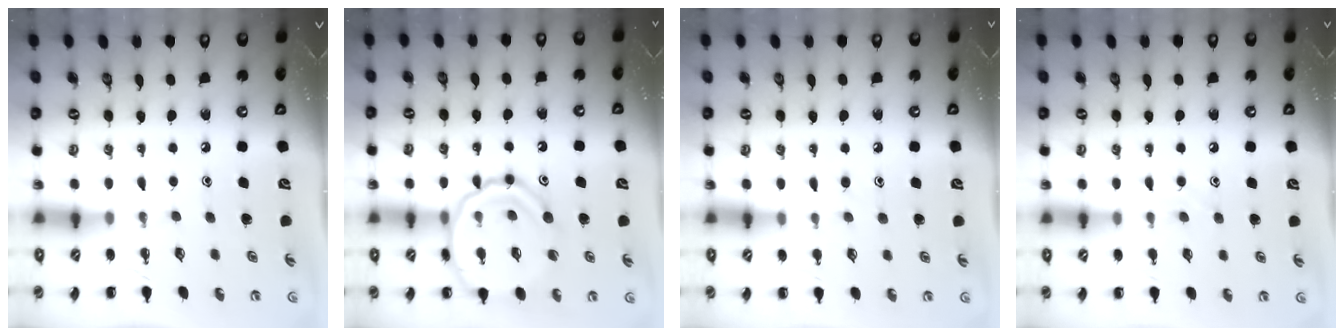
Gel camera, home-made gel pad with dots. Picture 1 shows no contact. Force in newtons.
{"total": 16.0, "press": 16.0, "slide": 1.3}
{"total": 6.6, "press": 6.2, "slide": 2.3}
{"total": 6.3, "press": 6.2, "slide": 1.1}